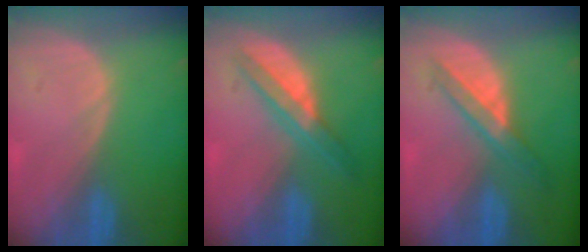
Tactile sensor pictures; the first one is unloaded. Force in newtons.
{"total": 6.0, "press": 5.4, "slide": 2.7}
{"total": 5.9, "press": 5.3, "slide": 2.6}